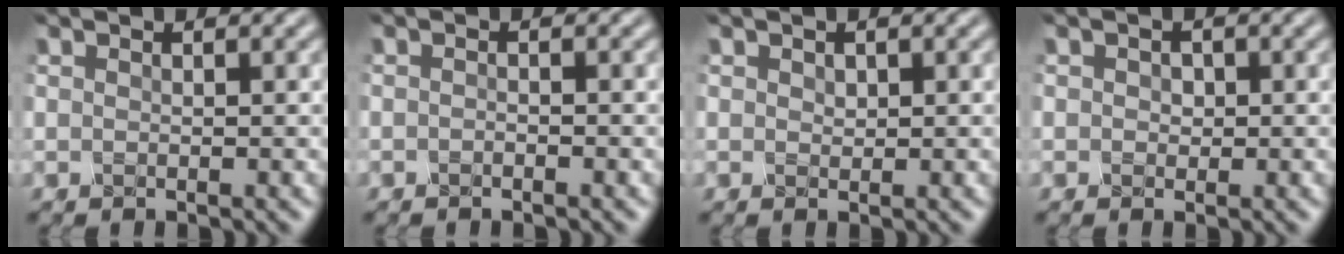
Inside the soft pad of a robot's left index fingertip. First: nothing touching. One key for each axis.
{"total": 0.8, "fx": -0.8, "fy": 0.1, "fz": 0.1, "tx": -0.003, "ty": 0.002, "tz": -0.018}
{"total": 0.6, "fx": 0.1, "fy": 0.5, "fz": 0.2, "tx": -0.006, "ty": -0.001, "tz": 0.002}
{"total": 1.1, "fx": -0.2, "fy": 1.0, "fz": 0.4, "tx": -0.010, "ty": 0.001, "tz": -0.006}